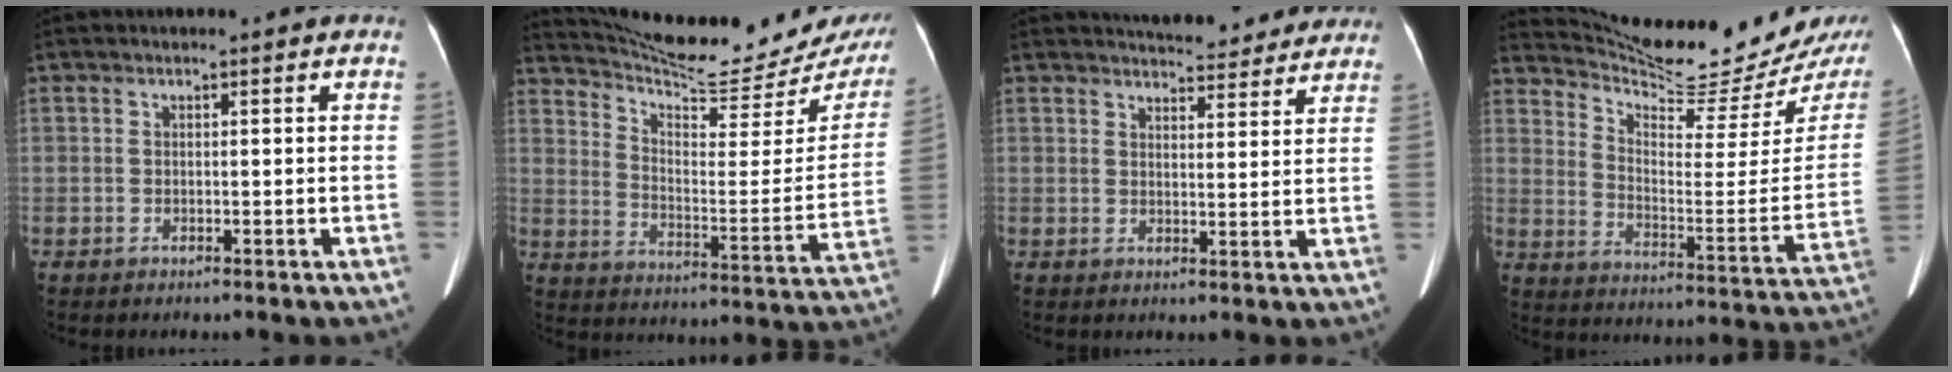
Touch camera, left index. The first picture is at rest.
{"total": 22.4, "force": [20.9, 2.2, 8.0], "torque": [-0.128, -0.085, 0.283]}
{"total": 11.8, "force": [11.1, 2.8, 2.9], "torque": [-0.020, 0.001, 0.126]}
{"total": 20.3, "force": [18.9, 0.5, 7.2], "torque": [-0.125, -0.085, 0.272]}